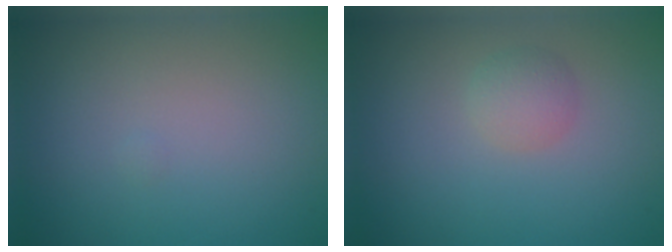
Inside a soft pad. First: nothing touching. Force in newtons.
{"total": 1.9, "press": 1.9, "slide": 0.1}